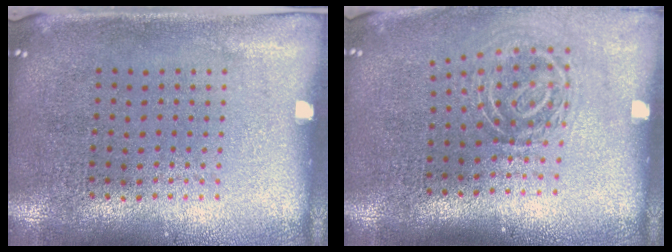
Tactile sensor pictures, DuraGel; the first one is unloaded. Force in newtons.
{"total": 1.9, "press": 1.2, "slide": 1.5}